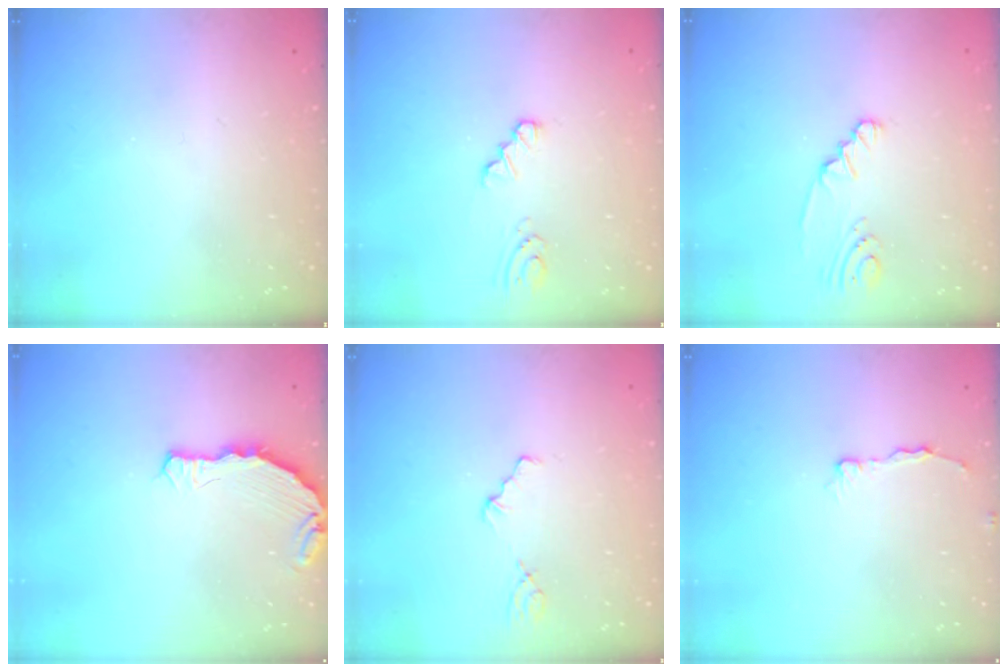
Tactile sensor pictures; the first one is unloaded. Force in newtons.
{"total": 0.9, "press": 0.9, "slide": 0.1}
{"total": 2.6, "press": 2.4, "slide": 0.9}
{"total": 7.3, "press": 5.5, "slide": 4.7}
{"total": 1.2, "press": 1.2, "slide": 0.2}
{"total": 3.6, "press": 3.6, "slide": 0.3}